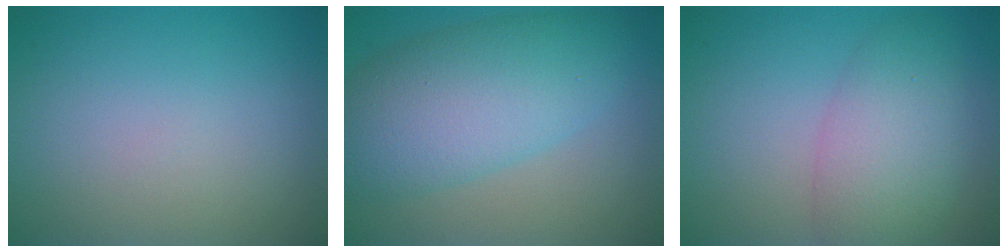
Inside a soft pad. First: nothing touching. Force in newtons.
{"total": 8.4, "press": 8.4, "slide": 0.3}
{"total": 5.4, "press": 5.4, "slide": 0.3}